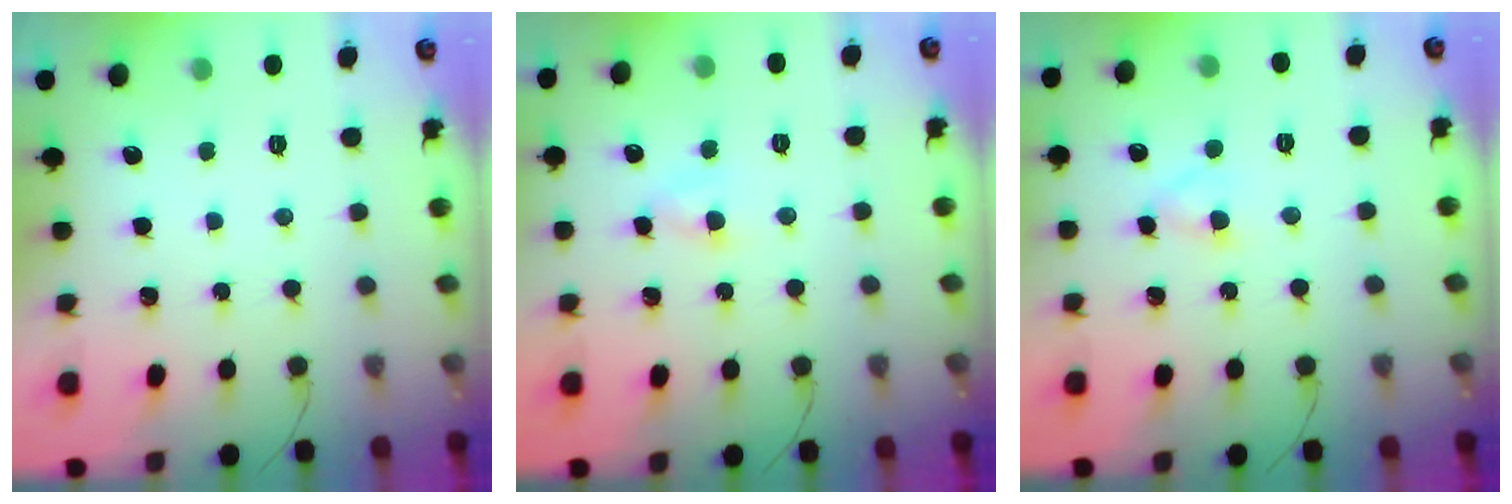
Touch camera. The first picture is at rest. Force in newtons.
{"total": 3.9, "press": 3.7, "slide": 1.2}
{"total": 2.8, "press": 2.6, "slide": 1.1}